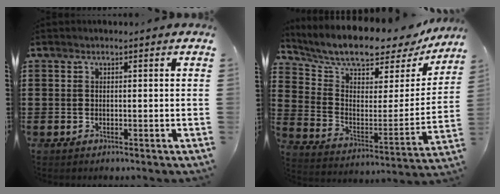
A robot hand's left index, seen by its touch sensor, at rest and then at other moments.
{"total": 8.3, "force": [7.5, 1.7, 3.1], "torque": [-0.082, -0.060, 0.124]}